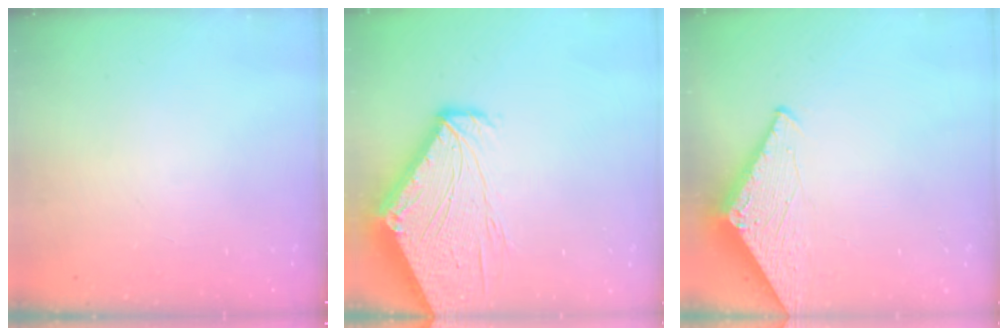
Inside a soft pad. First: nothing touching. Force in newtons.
{"total": 16.9, "press": 16.8, "slide": 1.7}
{"total": 2.8, "press": 2.8, "slide": 0.2}